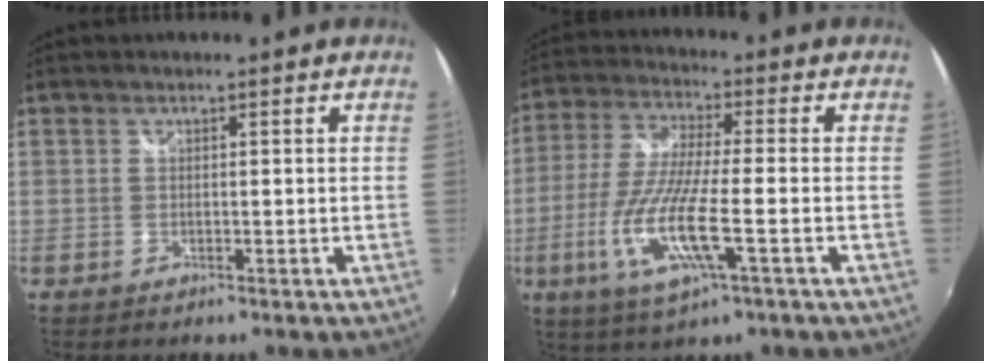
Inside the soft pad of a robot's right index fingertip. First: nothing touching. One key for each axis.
{"total": 13.9, "fx": -4.4, "fy": 2.3, "fz": 12.9, "tx": -0.277, "ty": -0.018, "tz": -0.084}